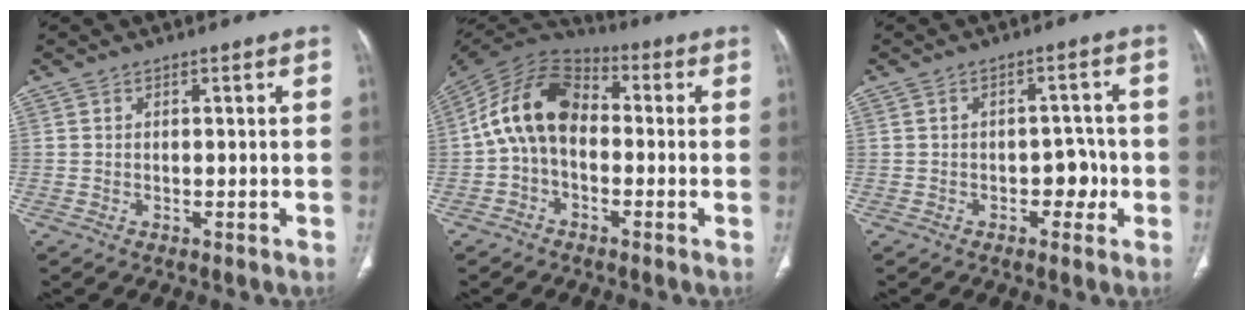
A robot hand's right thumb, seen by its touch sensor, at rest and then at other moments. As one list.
[{"total": 13.5, "force": [-0.6, 9.2, 9.9], "torque": [-0.169, 0.038, -0.027]}, {"total": 4.1, "force": [-1.2, 2.8, 2.7], "torque": [-0.013, 0.017, -0.017]}]